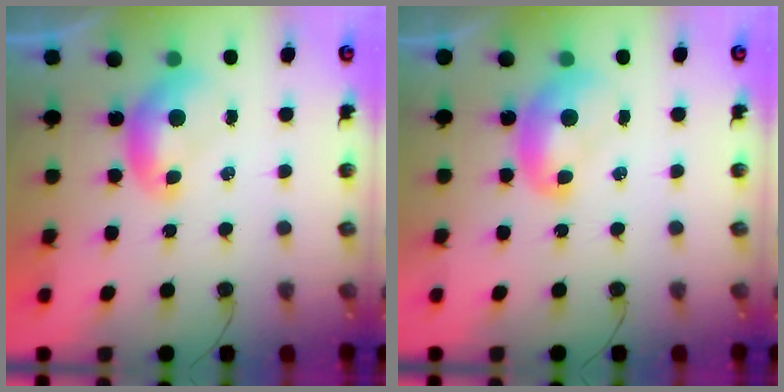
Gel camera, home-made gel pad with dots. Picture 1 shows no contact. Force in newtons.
{"total": 2.1, "press": 2.1, "slide": 0.3}